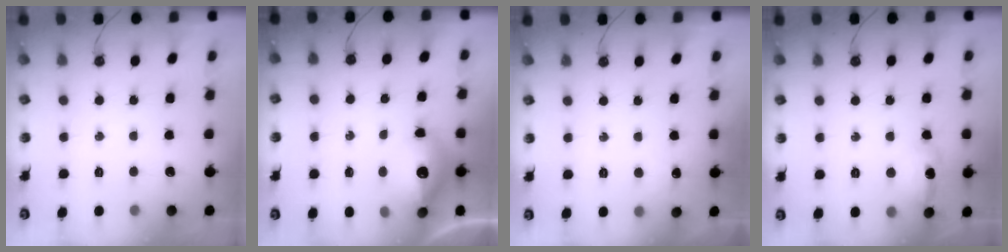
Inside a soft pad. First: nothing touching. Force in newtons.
{"total": 13.7, "press": 13.7, "slide": 1.4}
{"total": 4.8, "press": 4.3, "slide": 2.0}
{"total": 11.7, "press": 11.7, "slide": 0.8}